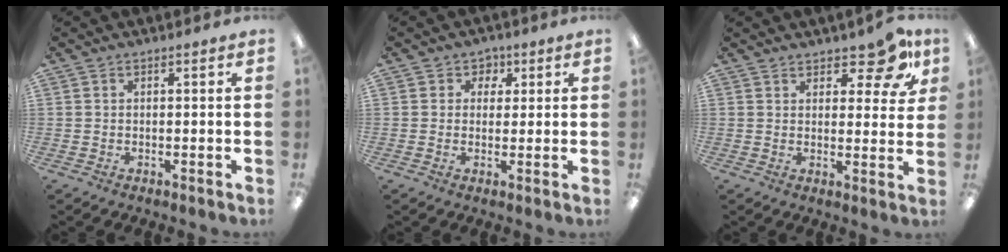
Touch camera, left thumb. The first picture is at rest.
{"total": 3.2, "force": [0.9, 3.1, 0.4], "torque": [-0.002, 0.001, 0.012]}
{"total": 8.4, "force": [6.1, 3.6, 4.5], "torque": [-0.046, -0.041, 0.103]}